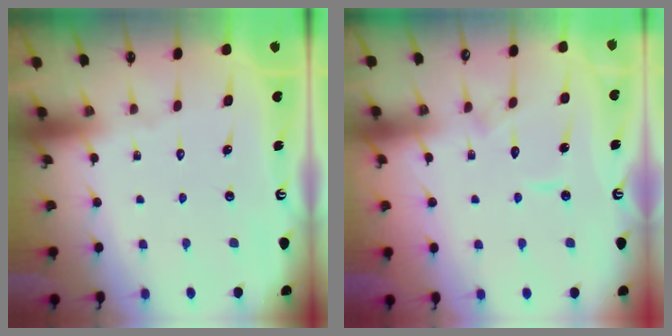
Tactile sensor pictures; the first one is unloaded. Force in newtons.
{"total": 6.1, "press": 6.1, "slide": 0.6}